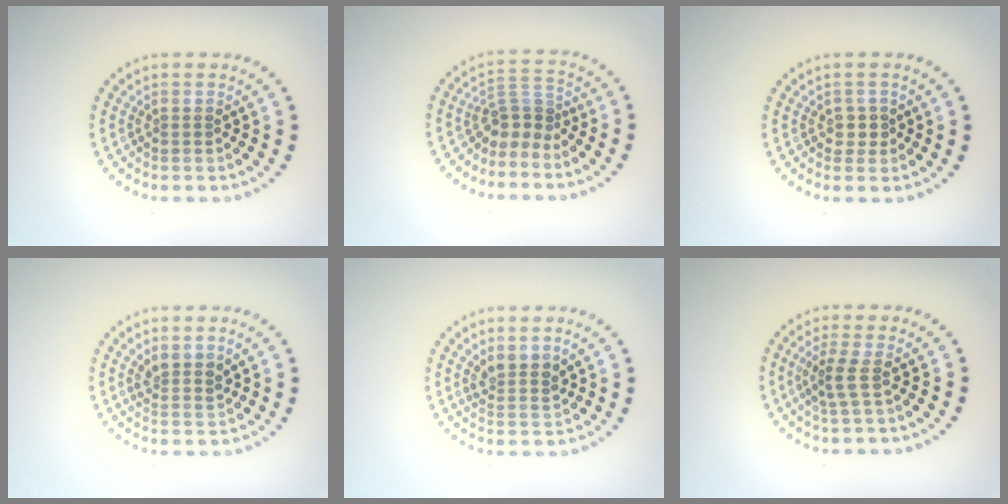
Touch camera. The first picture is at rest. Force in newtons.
{"total": 2.8, "press": 1.8, "slide": 2.1}
{"total": 1.2, "press": 1.0, "slide": 0.7}
{"total": 1.9, "press": 1.6, "slide": 1.1}
{"total": 2.2, "press": 1.8, "slide": 1.3}
{"total": 1.8, "press": 1.3, "slide": 1.3}